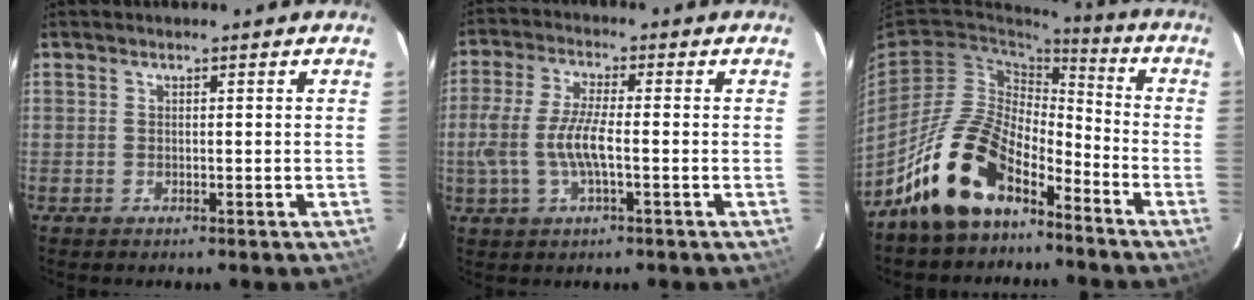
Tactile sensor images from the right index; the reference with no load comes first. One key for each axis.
{"total": 8.9, "fx": -1.7, "fy": 2.3, "fz": 8.4, "tx": -0.180, "ty": -0.002, "tz": -0.033}
{"total": 15.5, "fx": -10.7, "fy": 7.1, "fz": 8.6, "tx": -0.166, "ty": 0.023, "tz": -0.196}